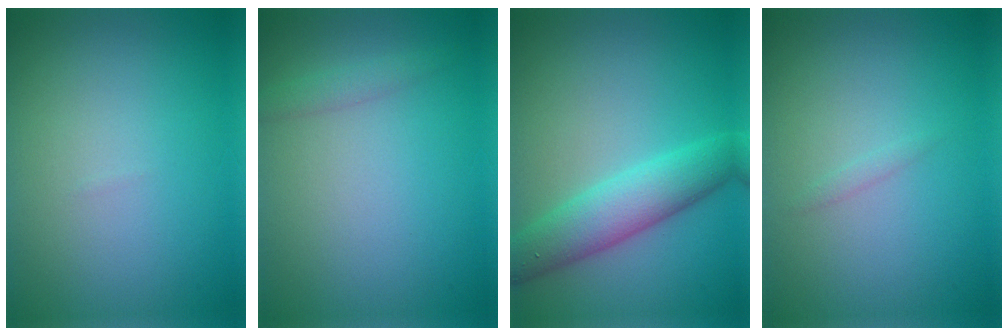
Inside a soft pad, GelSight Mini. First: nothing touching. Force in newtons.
{"total": 1.2, "press": 1.2, "slide": 0.1}
{"total": 4.8, "press": 4.8, "slide": 0.1}
{"total": 0.5, "press": 0.5, "slide": 0.0}